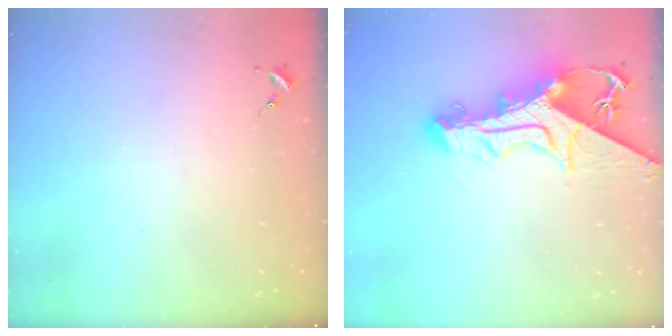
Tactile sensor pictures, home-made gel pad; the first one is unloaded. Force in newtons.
{"total": 19.0, "press": 18.9, "slide": 2.1}